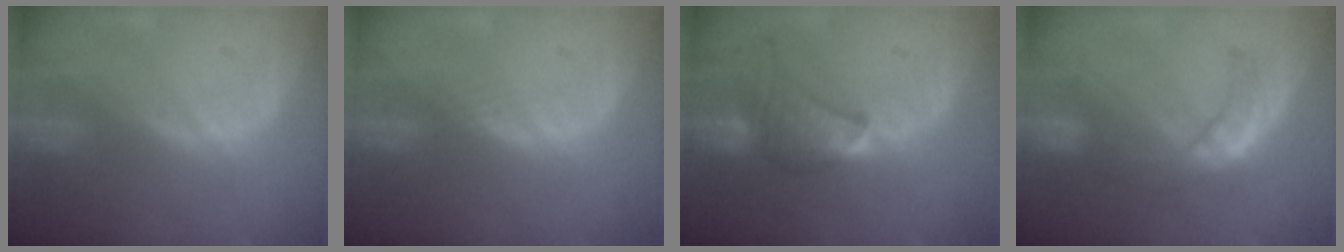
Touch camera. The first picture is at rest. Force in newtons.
{"total": 0.7, "press": 0.6, "slide": 0.3}
{"total": 7.6, "press": 7.6, "slide": 1.0}
{"total": 7.7, "press": 6.5, "slide": 4.2}